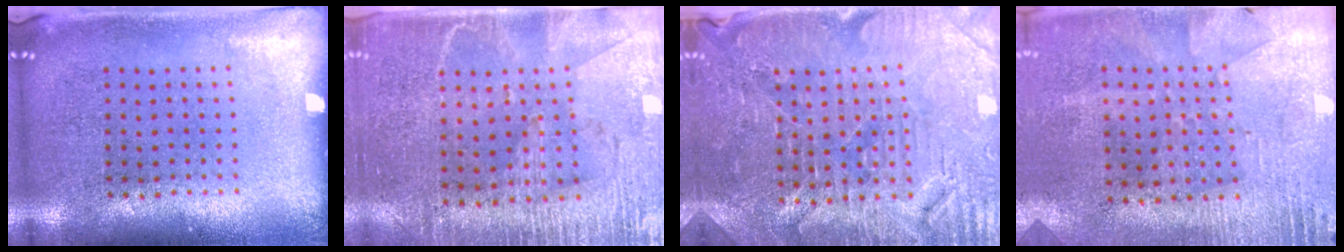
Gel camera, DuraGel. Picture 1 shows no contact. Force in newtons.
{"total": 3.3, "press": 3.0, "slide": 1.5}
{"total": 4.0, "press": 3.9, "slide": 0.8}
{"total": 2.7, "press": 2.4, "slide": 1.3}